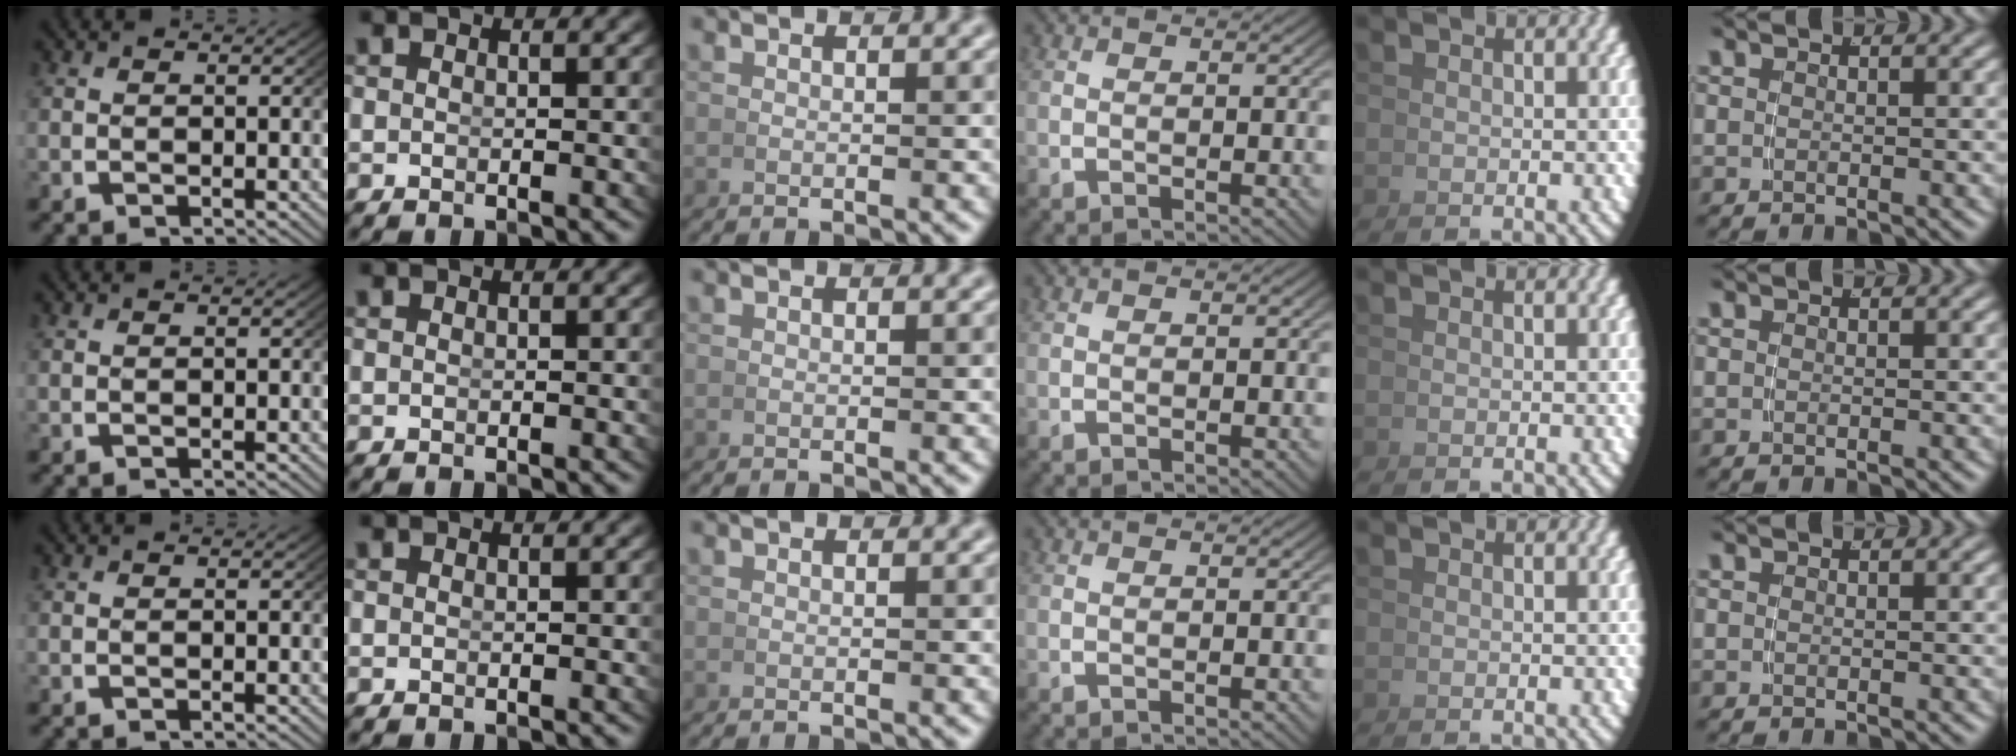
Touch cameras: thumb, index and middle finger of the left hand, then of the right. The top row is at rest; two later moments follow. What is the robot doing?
{"motion": "lift_and_place", "object": "dispenser bottle"}